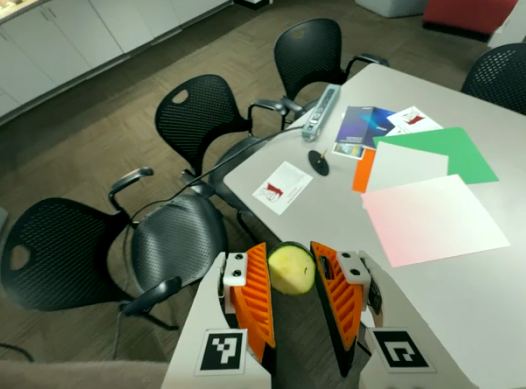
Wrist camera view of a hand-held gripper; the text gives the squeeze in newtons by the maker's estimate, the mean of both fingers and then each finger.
{"total": 6.3, "left": 6.0, "right": 6.6}